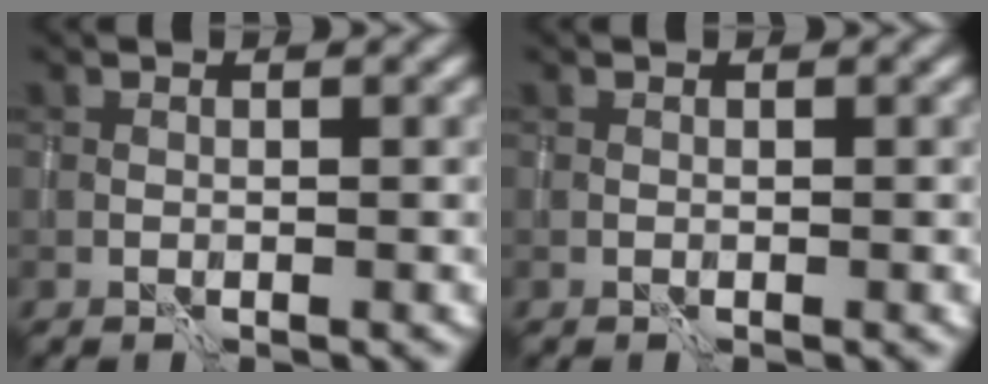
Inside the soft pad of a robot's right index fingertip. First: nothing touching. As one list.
[{"total": 0.0}]